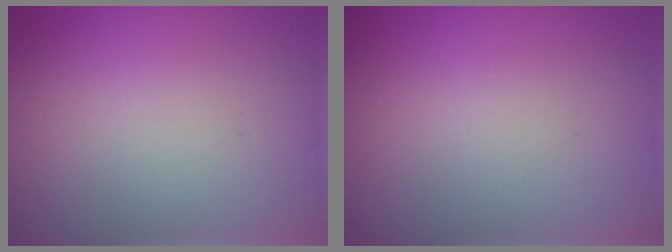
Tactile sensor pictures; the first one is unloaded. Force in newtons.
{"total": 0.0}